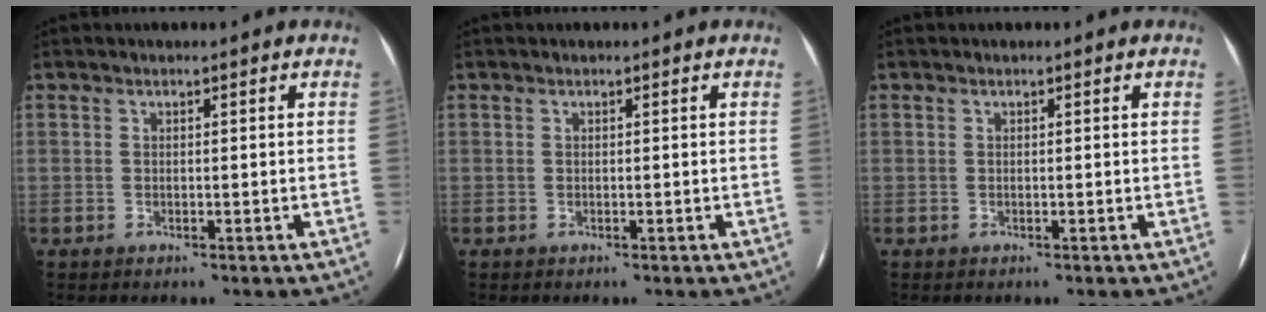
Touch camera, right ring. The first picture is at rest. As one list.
[{"total": 0.0}, {"total": 0.0}]